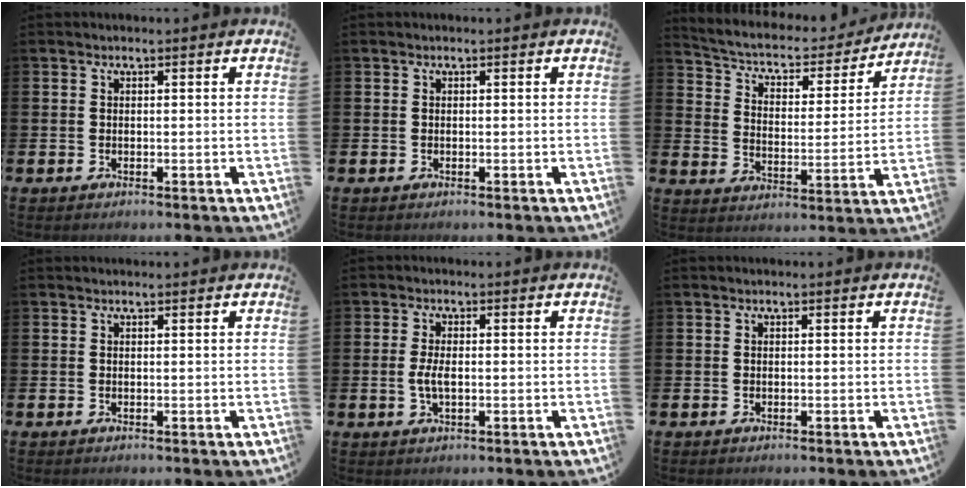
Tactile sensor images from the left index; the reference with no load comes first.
{"total": 0.0}
{"total": 5.3, "force": [4.7, 2.0, 1.5], "torque": [-0.063, -0.036, 0.073]}
{"total": 0.0}
{"total": 2.8, "force": [-0.2, 1.1, 2.5], "torque": [-0.054, 0.000, -0.008]}
{"total": 0.0}